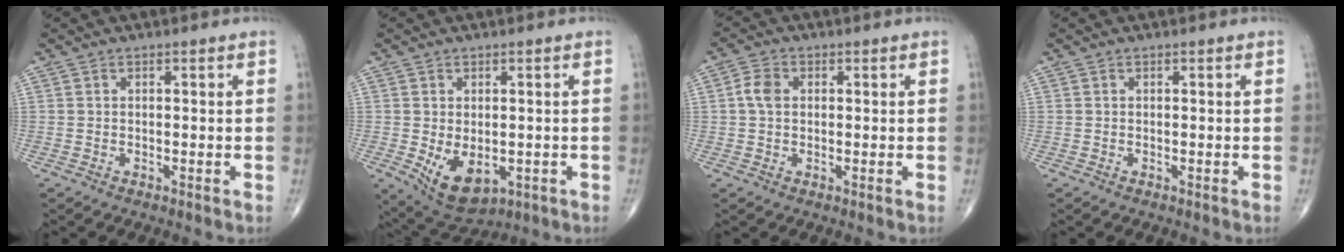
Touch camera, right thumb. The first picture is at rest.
{"total": 8.4, "force": [-1.8, 5.1, 6.5], "torque": [-0.092, -0.011, -0.010]}
{"total": 3.5, "force": [0.4, 2.5, 2.3], "torque": [-0.047, 0.007, 0.002]}
{"total": 0.0}